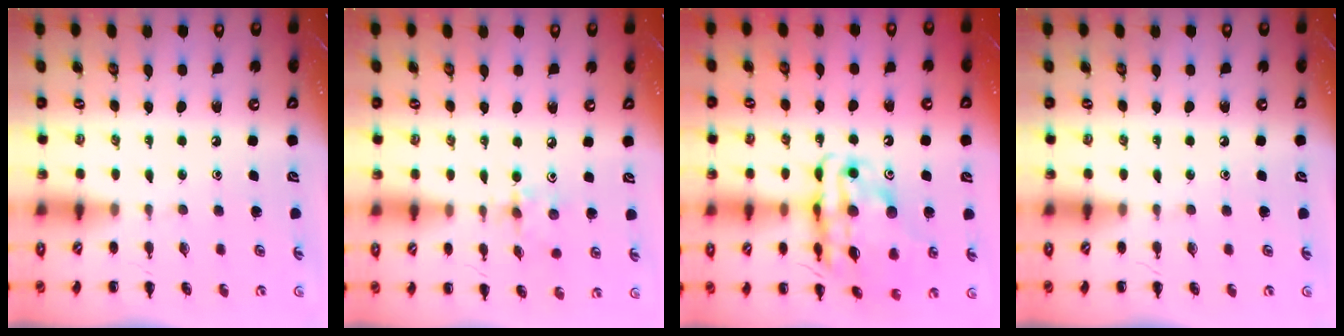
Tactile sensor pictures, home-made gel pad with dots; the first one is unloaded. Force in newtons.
{"total": 2.7, "press": 2.7, "slide": 0.5}
{"total": 19.5, "press": 19.2, "slide": 3.6}
{"total": 0.0}